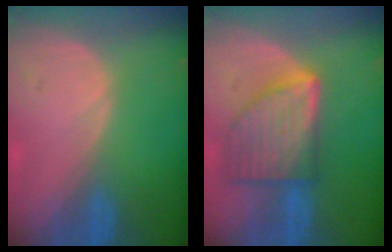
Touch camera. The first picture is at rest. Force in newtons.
{"total": 8.8, "press": 8.8, "slide": 0.6}